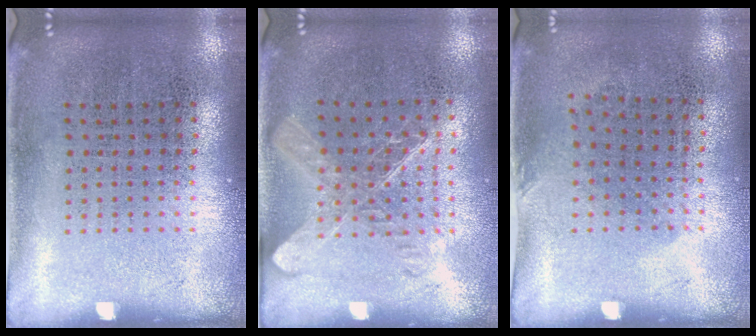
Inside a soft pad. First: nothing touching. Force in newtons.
{"total": 1.5, "press": 1.3, "slide": 0.7}
{"total": 0.9, "press": 0.6, "slide": 0.6}